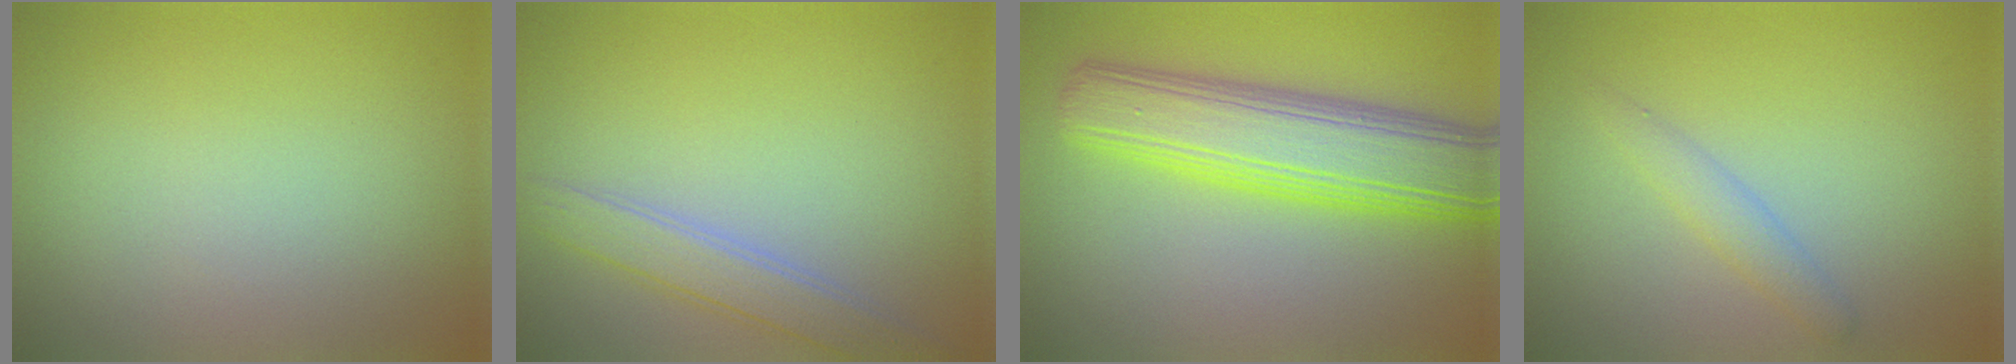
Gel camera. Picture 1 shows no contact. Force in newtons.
{"total": 2.9, "press": 2.9, "slide": 0.2}
{"total": 8.9, "press": 8.9, "slide": 0.3}
{"total": 1.7, "press": 1.7, "slide": 0.1}